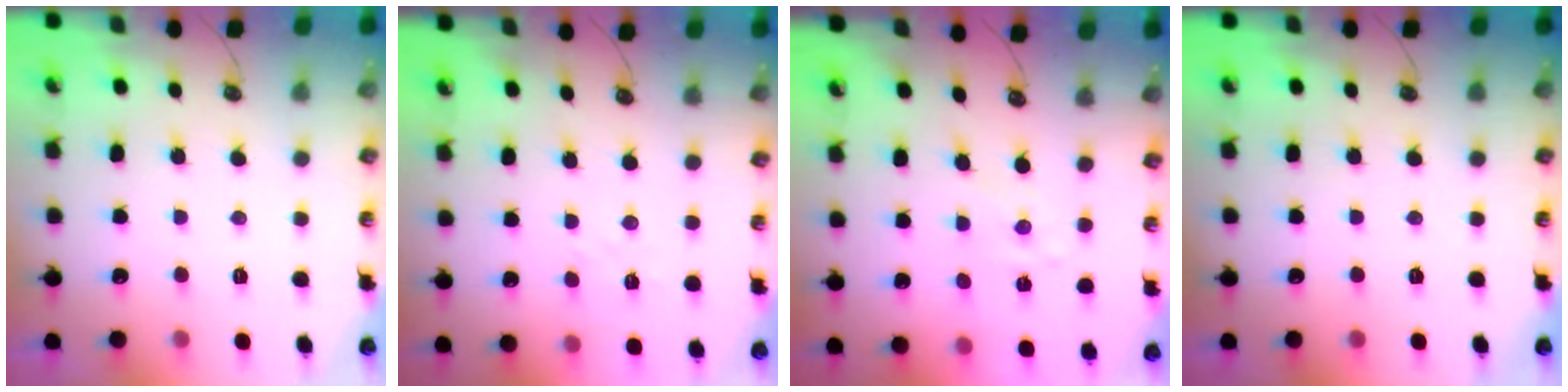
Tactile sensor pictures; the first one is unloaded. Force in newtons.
{"total": 3.1, "press": 3.1, "slide": 0.5}
{"total": 1.1, "press": 1.1, "slide": 0.2}
{"total": 0.0}